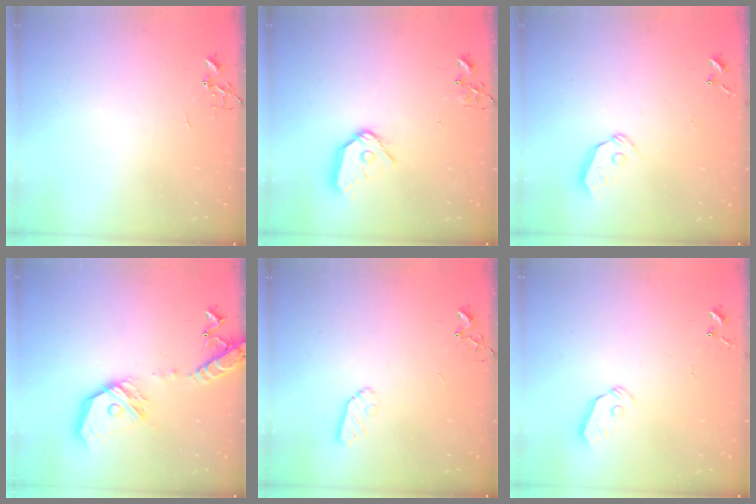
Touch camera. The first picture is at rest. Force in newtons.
{"total": 12.5, "press": 12.4, "slide": 1.6}
{"total": 5.3, "press": 5.3, "slide": 0.4}
{"total": 18.2, "press": 17.9, "slide": 3.1}
{"total": 7.2, "press": 7.1, "slide": 0.8}
{"total": 3.0, "press": 3.0, "slide": 0.3}